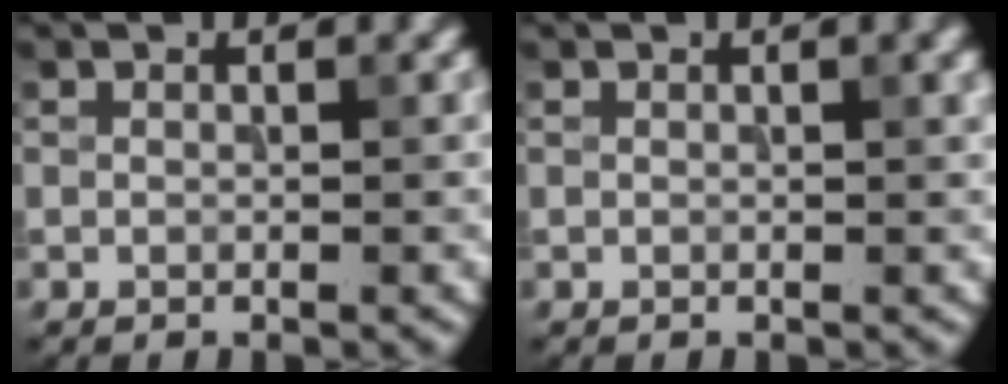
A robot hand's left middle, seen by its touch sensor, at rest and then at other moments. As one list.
[{"total": 1.1, "force": [0.5, 0.2, 0.9], "torque": [-0.016, 0.002, 0.010]}]